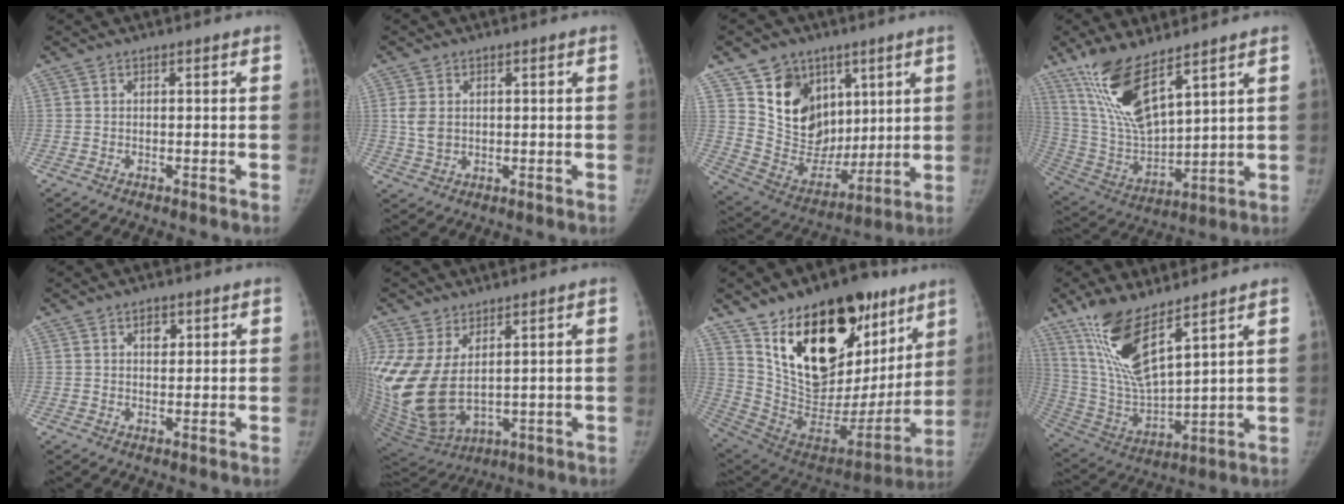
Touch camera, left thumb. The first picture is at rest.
{"total": 4.2, "force": [0.8, 3.1, 2.6], "torque": [-0.046, -0.003, 0.021]}
{"total": 17.0, "force": [8.5, 13.2, 6.5], "torque": [-0.063, -0.035, 0.170]}
{"total": 15.9, "force": [10.3, 4.8, 11.1], "torque": [-0.206, -0.054, 0.218]}
{"total": 2.5, "force": [1.2, 1.6, 1.4], "torque": [-0.009, -0.005, 0.018]}
{"total": 15.2, "force": [3.2, 8.6, 12.1], "torque": [-0.270, -0.029, 0.088]}
{"total": 32.8, "force": [18.1, 17.8, 20.8], "torque": [-0.287, -0.035, 0.304]}
{"total": 15.8, "force": [10.2, 4.3, 11.3], "torque": [-0.216, -0.057, 0.215]}